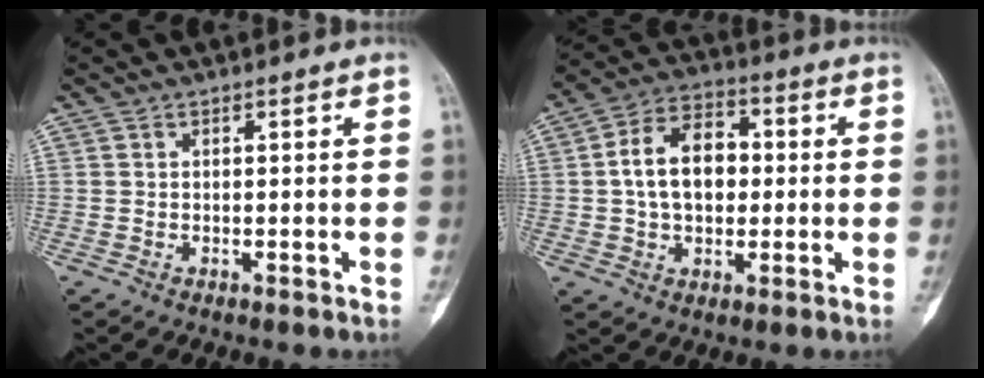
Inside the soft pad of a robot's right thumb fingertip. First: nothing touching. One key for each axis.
{"total": 11.9, "fx": 0.5, "fy": 8.0, "fz": 8.7, "tx": -0.131, "ty": 0.021, "tz": 0.002}